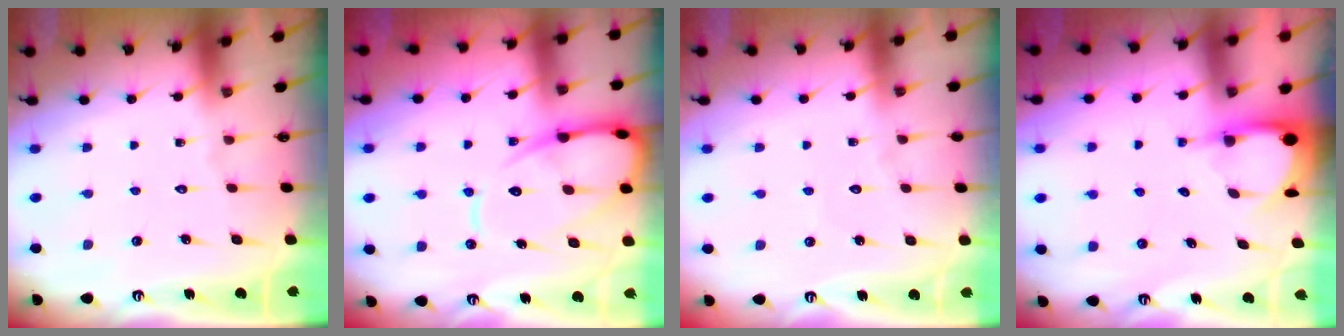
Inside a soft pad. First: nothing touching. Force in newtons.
{"total": 13.5, "press": 13.4, "slide": 1.3}
{"total": 2.3, "press": 2.3, "slide": 0.2}
{"total": 3.5, "press": 3.5, "slide": 0.2}